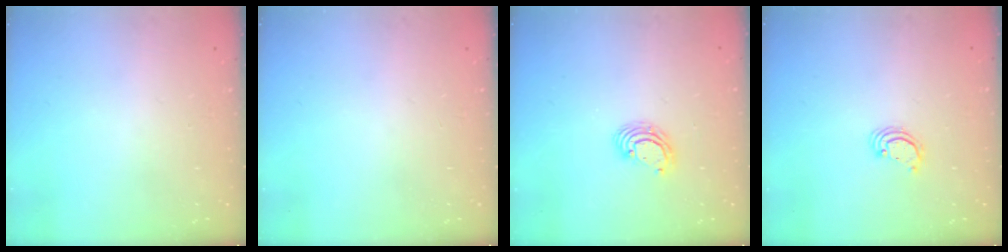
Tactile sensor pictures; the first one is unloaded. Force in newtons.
{"total": 0.0}
{"total": 4.2, "press": 4.2, "slide": 0.2}
{"total": 2.2, "press": 2.2, "slide": 0.2}